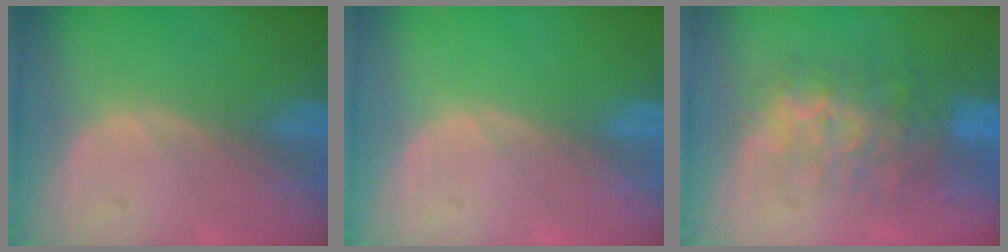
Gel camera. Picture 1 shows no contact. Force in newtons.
{"total": 0.0}
{"total": 8.7, "press": 8.3, "slide": 2.5}